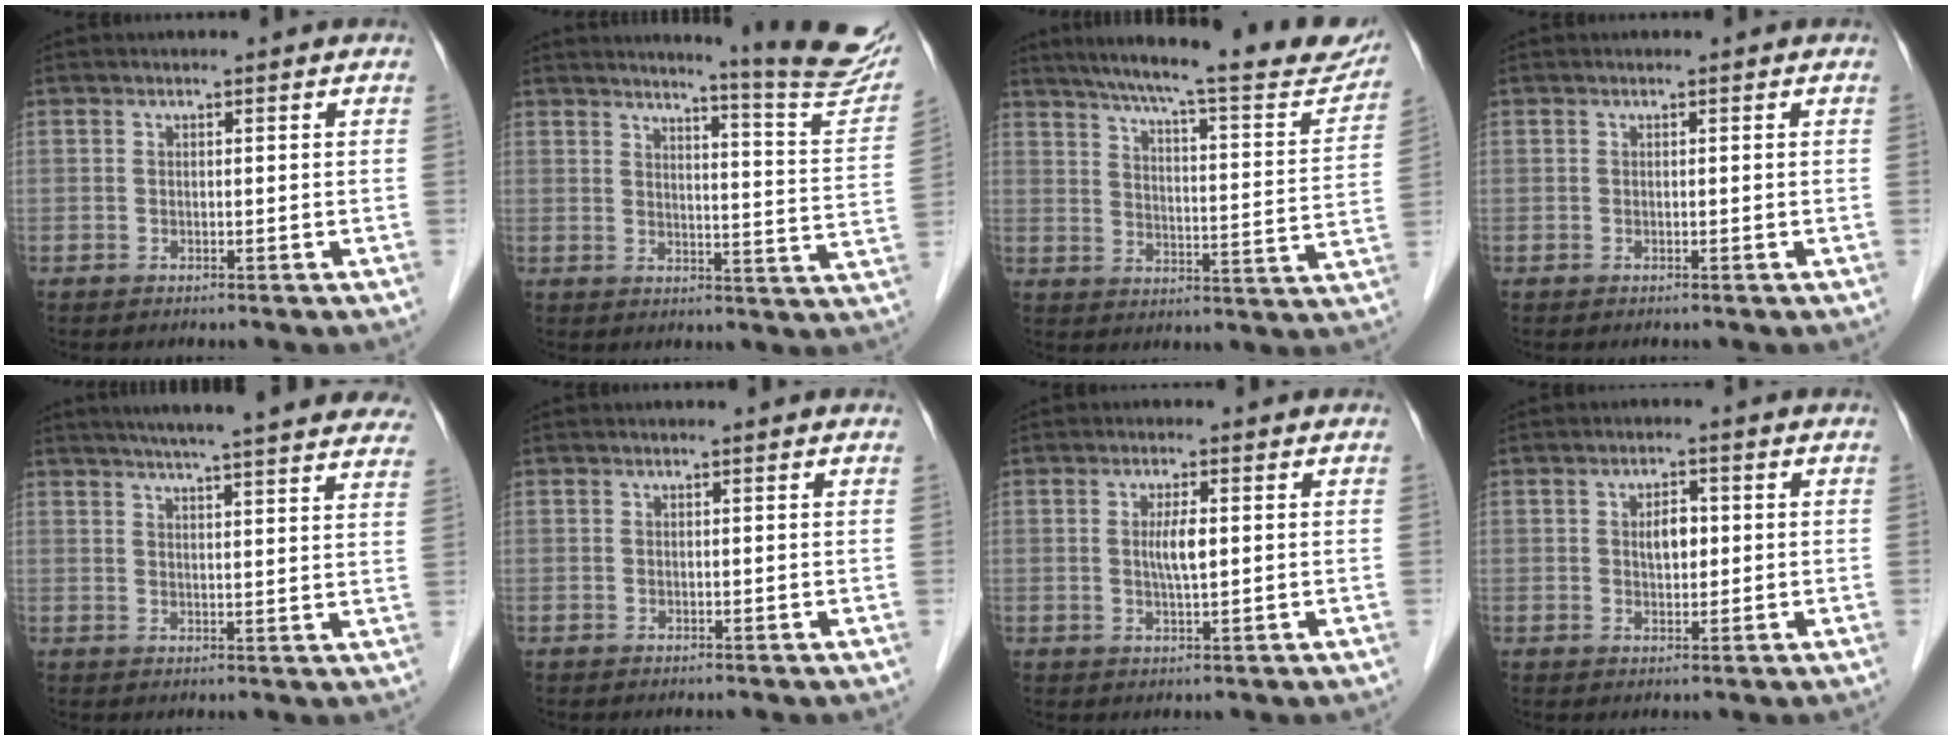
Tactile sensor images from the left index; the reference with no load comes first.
{"total": 15.2, "force": [13.8, -1.1, 6.4], "torque": [-0.079, -0.083, 0.150]}
{"total": 24.0, "force": [20.6, 2.8, 11.9], "torque": [-0.174, -0.025, 0.261]}
{"total": 0.0}
{"total": 25.1, "force": [22.0, 1.9, 11.7], "torque": [-0.170, -0.015, 0.263]}
{"total": 0.0}
{"total": 3.3, "force": [0.4, 0.4, 3.2], "torque": [-0.060, -0.001, 0.006]}
{"total": 3.2, "force": [0.4, 1.7, 2.7], "torque": [-0.044, 0.005, 0.008]}